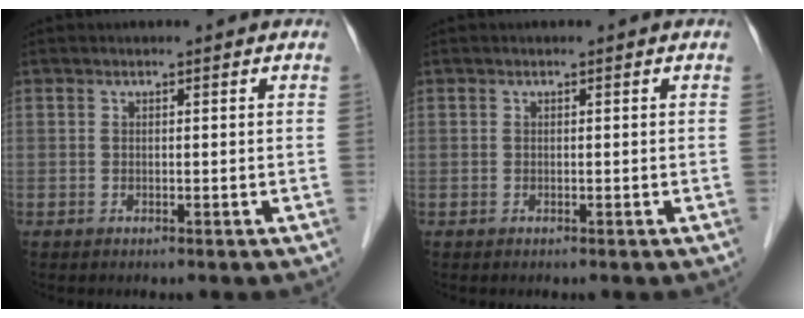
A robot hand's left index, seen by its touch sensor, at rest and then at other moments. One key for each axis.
{"total": 0.0}